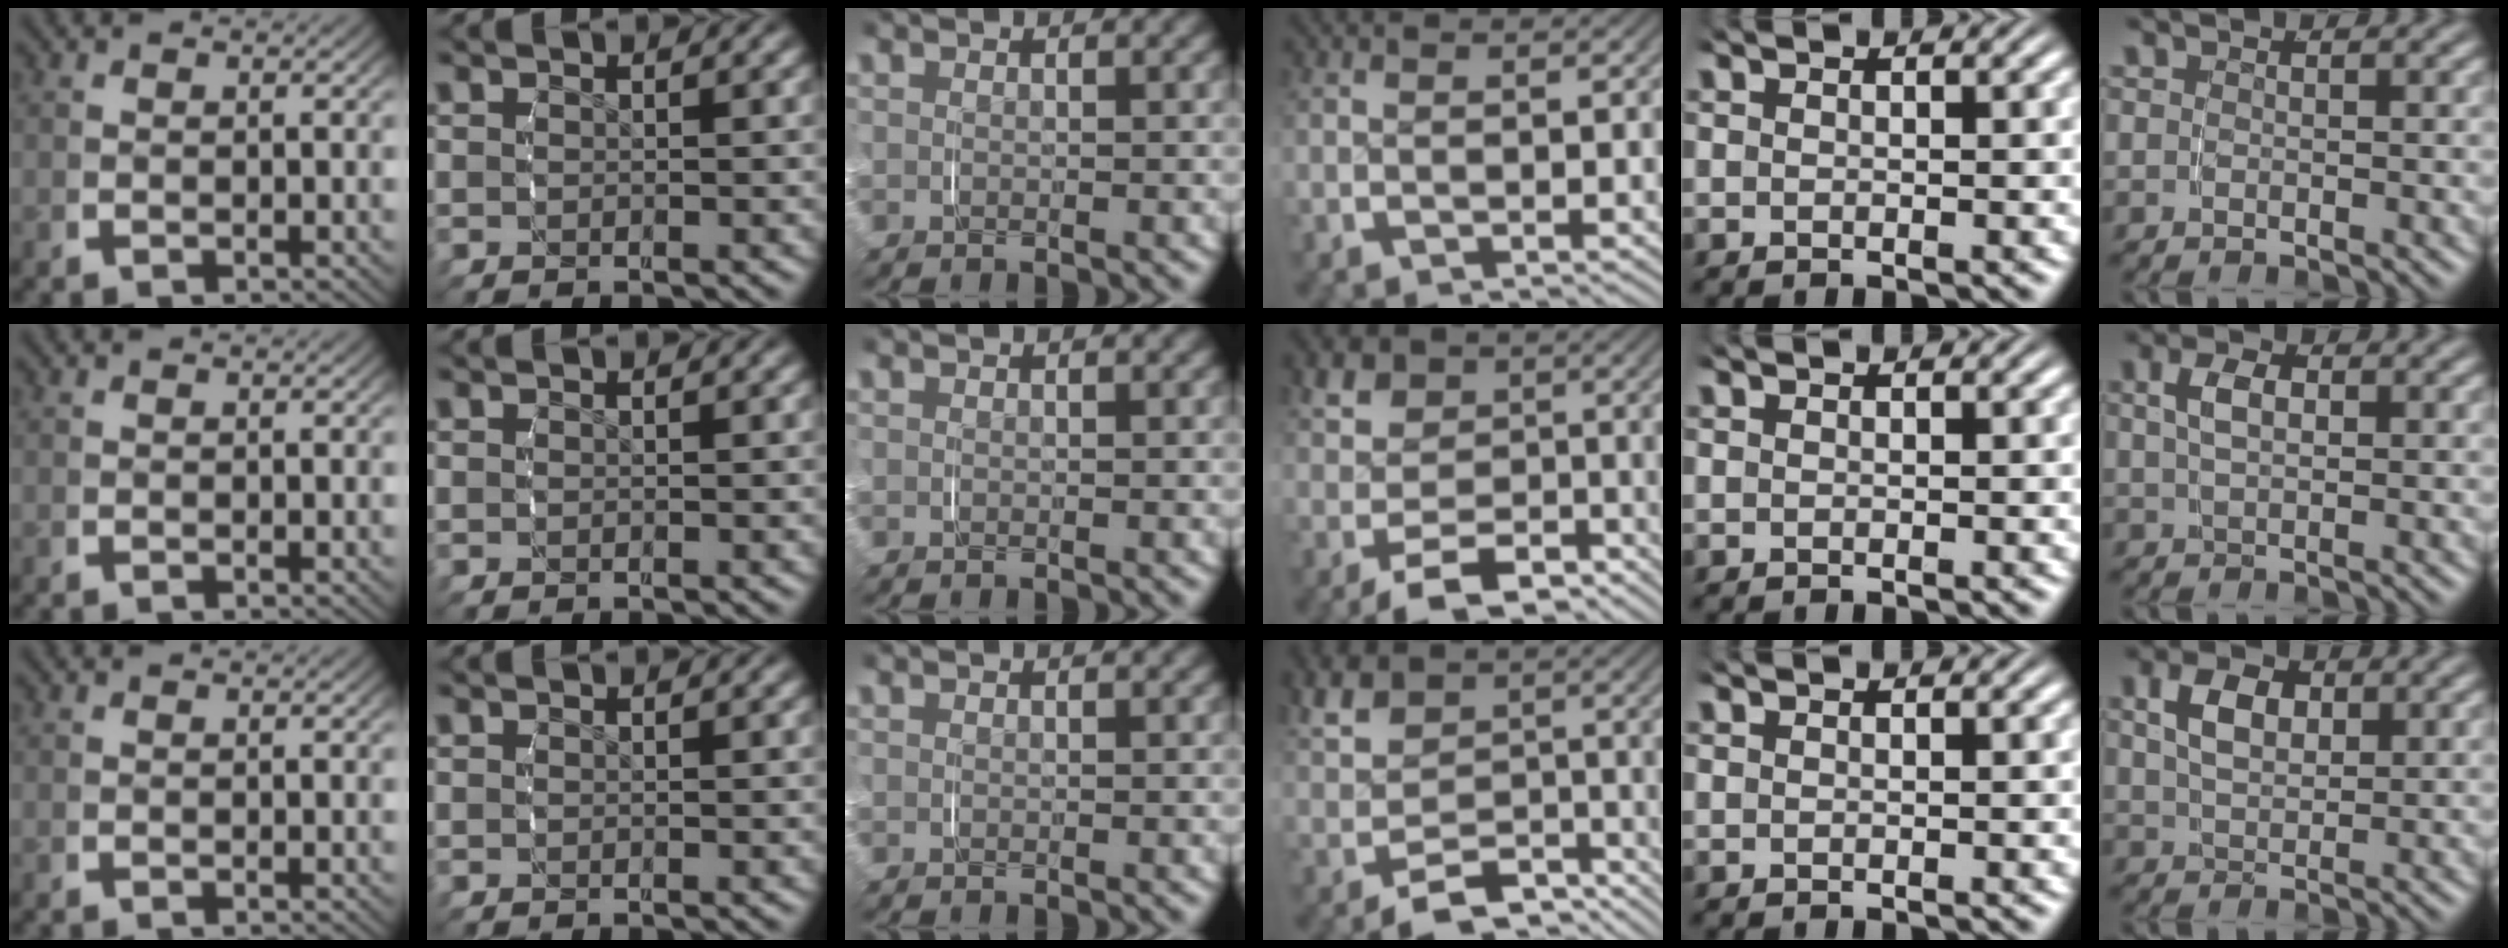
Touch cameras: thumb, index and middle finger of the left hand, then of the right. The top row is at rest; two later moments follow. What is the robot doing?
{"motion": "grasp_and_lifting", "object": "ribbon"}